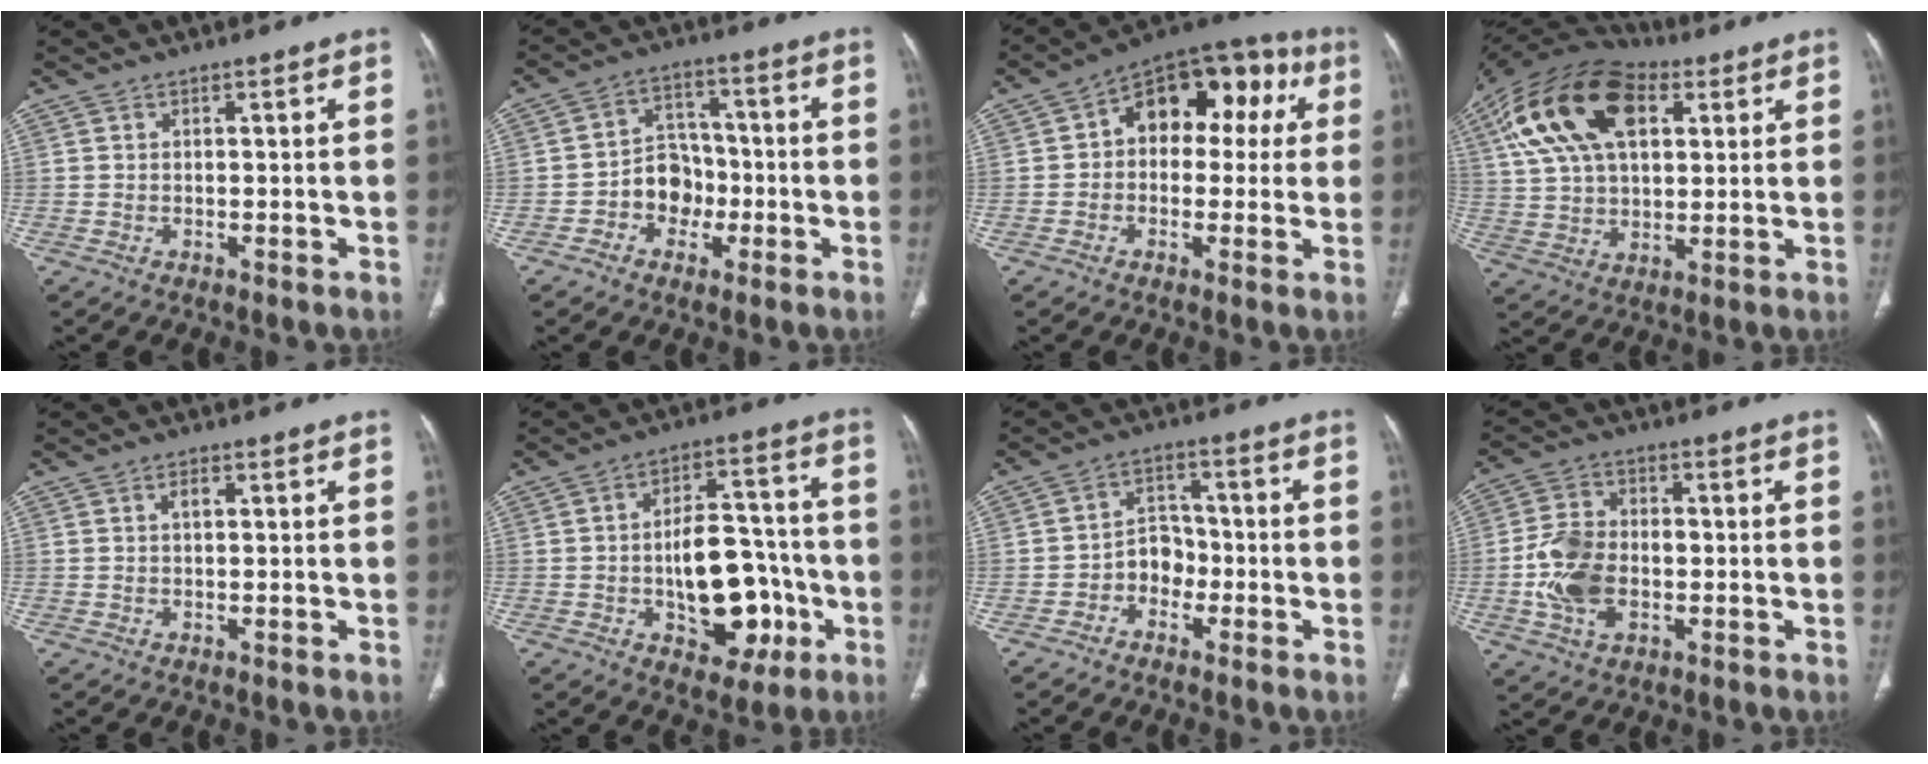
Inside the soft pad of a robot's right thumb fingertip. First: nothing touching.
{"total": 7.9, "force": [-2.4, 6.5, 3.7], "torque": [-0.019, 0.035, -0.047]}
{"total": 16.0, "force": [3.1, 10.5, 11.7], "torque": [-0.100, 0.047, 0.033]}
{"total": 22.1, "force": [8.4, 12.4, 16.2], "torque": [-0.300, 0.010, 0.147]}
{"total": 1.8, "force": [0.5, 0.9, 1.5], "torque": [-0.027, 0.003, 0.010]}
{"total": 16.5, "force": [-3.9, 9.7, 12.7], "torque": [-0.149, 0.041, -0.046]}
{"total": 5.4, "force": [-2.2, 4.3, 2.5], "torque": [-0.012, 0.029, -0.047]}
{"total": 11.3, "force": [-1.8, 7.5, 8.2], "torque": [-0.155, 0.015, -0.034]}